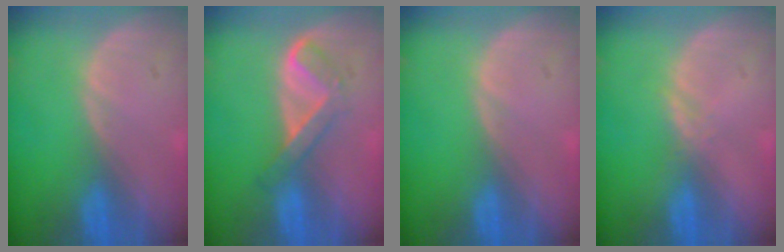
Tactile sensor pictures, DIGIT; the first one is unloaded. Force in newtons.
{"total": 5.4, "press": 4.5, "slide": 3.0}
{"total": 0.0}
{"total": 1.1, "press": 1.1, "slide": 0.1}